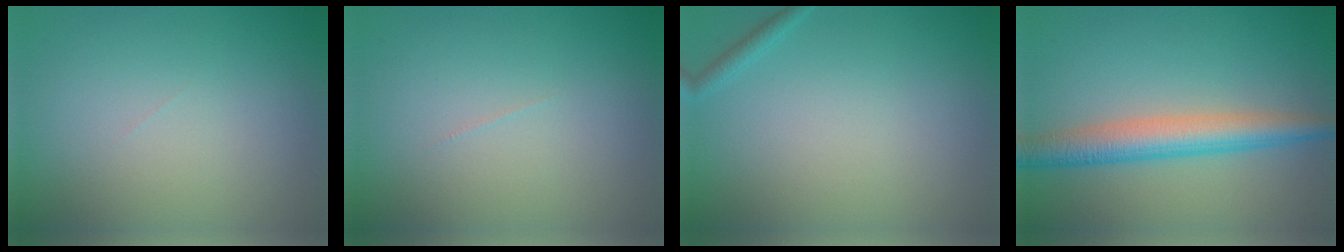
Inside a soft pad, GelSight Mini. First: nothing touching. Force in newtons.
{"total": 0.0}
{"total": 0.9, "press": 0.9, "slide": 0.1}
{"total": 4.8, "press": 4.8, "slide": 0.1}